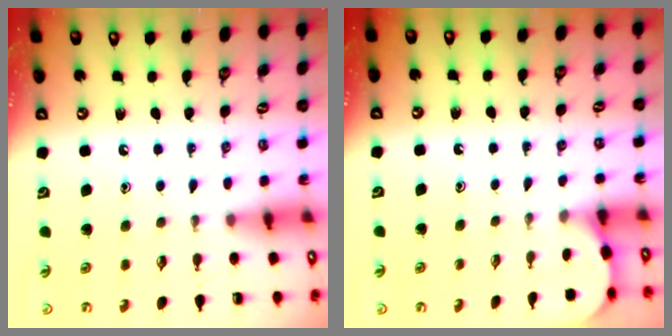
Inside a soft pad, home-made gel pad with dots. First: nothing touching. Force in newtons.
{"total": 1.8, "press": 1.8, "slide": 0.1}